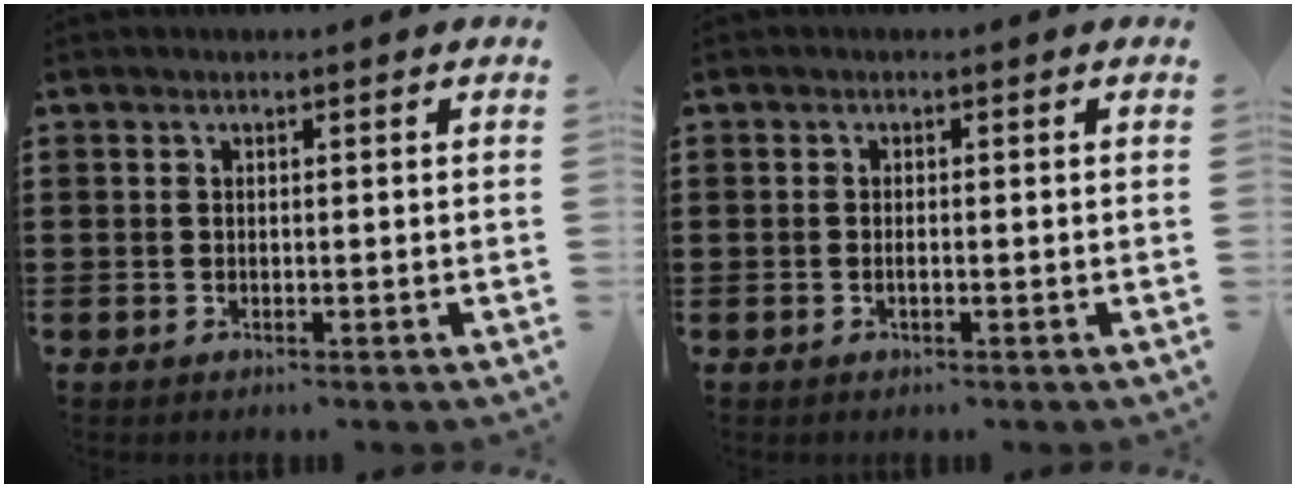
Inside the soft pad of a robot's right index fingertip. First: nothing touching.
{"total": 0.7, "force": [-0.3, 0.1, 0.6], "torque": [-0.013, -0.004, -0.005]}